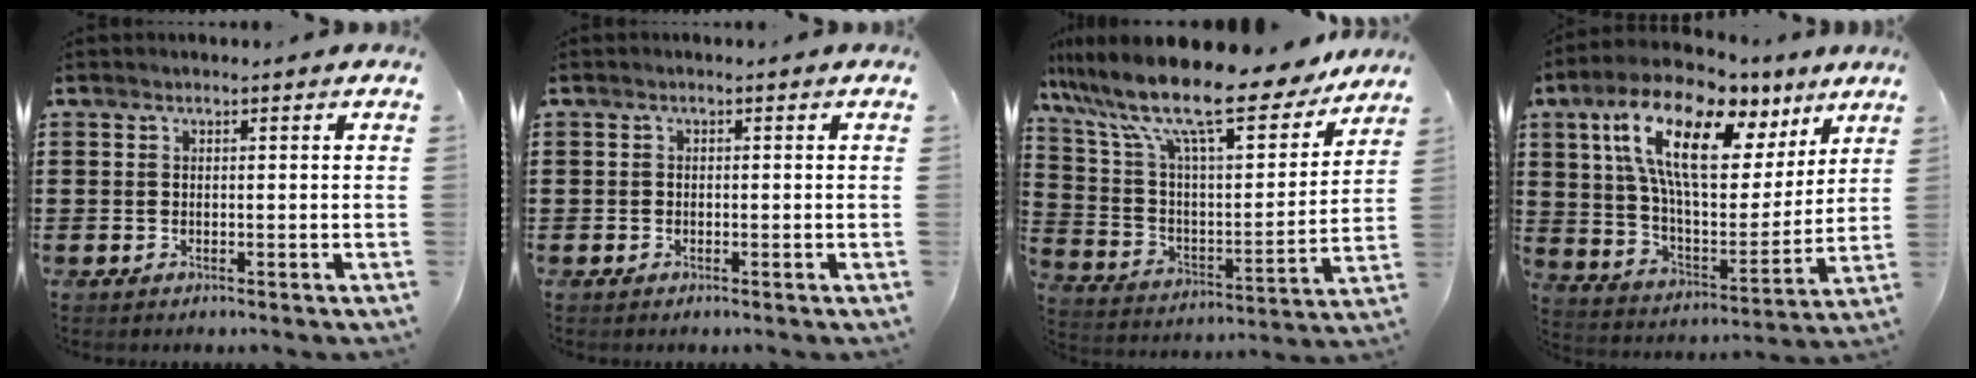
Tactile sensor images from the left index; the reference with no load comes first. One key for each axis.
{"total": 0.6, "fx": -0.4, "fy": 0.5, "fz": 0.2, "tx": -0.005, "ty": 0.000, "tz": -0.008}
{"total": 15.4, "fx": 12.1, "fy": 2.6, "fz": 9.2, "tx": -0.212, "ty": -0.072, "tz": 0.204}
{"total": 17.0, "fx": 9.3, "fy": 6.7, "fz": 12.6, "tx": -0.254, "ty": -0.031, "tz": 0.159}